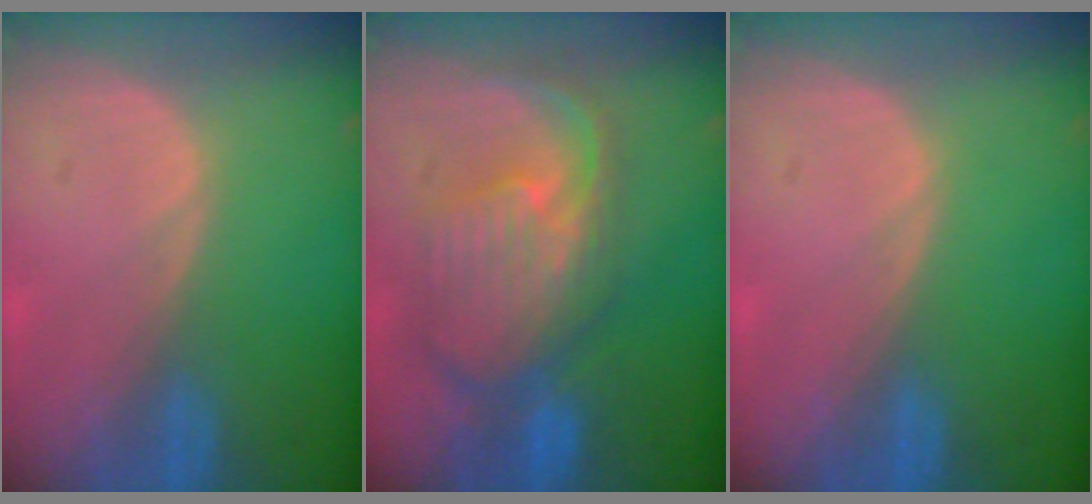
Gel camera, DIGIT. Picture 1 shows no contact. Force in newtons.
{"total": 10.8, "press": 9.6, "slide": 5.0}
{"total": 0.0}